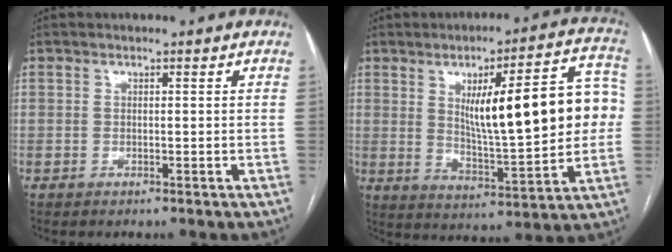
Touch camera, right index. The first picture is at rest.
{"total": 18.9, "force": [2.6, 3.9, 18.3], "torque": [-0.260, 0.024, 0.047]}